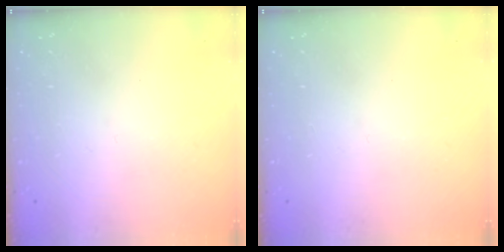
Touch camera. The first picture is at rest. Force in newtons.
{"total": 0.0}